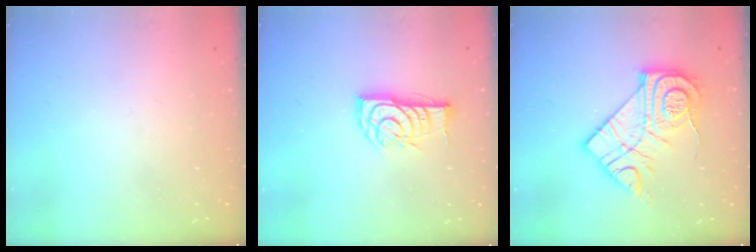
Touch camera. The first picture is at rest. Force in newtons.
{"total": 12.2, "press": 12.2, "slide": 0.8}
{"total": 17.7, "press": 17.6, "slide": 1.4}